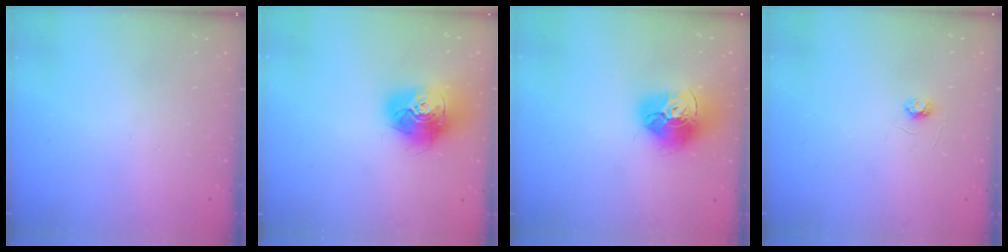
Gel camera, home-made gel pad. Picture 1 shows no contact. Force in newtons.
{"total": 16.4, "press": 16.4, "slide": 1.7}
{"total": 17.4, "press": 17.3, "slide": 1.7}
{"total": 3.1, "press": 3.1, "slide": 0.4}